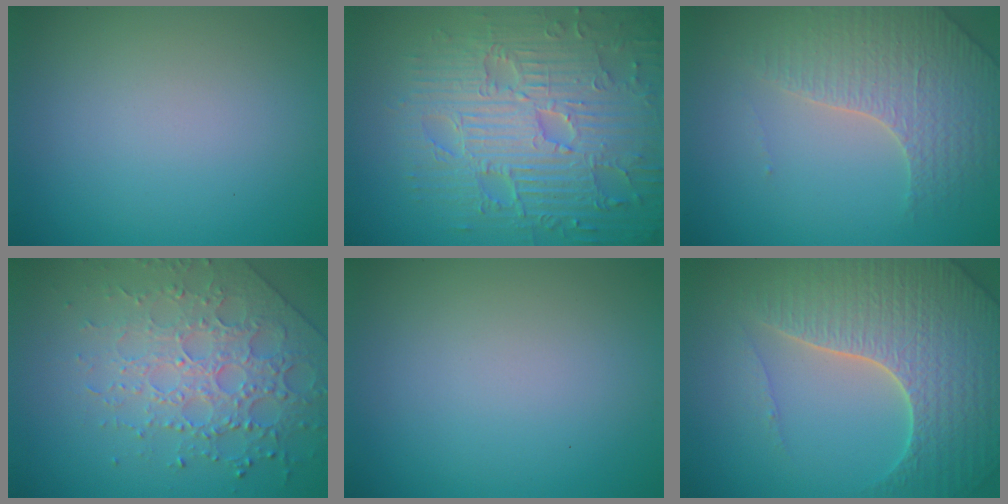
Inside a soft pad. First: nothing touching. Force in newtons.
{"total": 9.4, "press": 6.8, "slide": 6.5}
{"total": 3.3, "press": 3.2, "slide": 0.9}
{"total": 4.8, "press": 4.5, "slide": 1.6}
{"total": 0.0}
{"total": 7.1, "press": 6.9, "slide": 1.7}